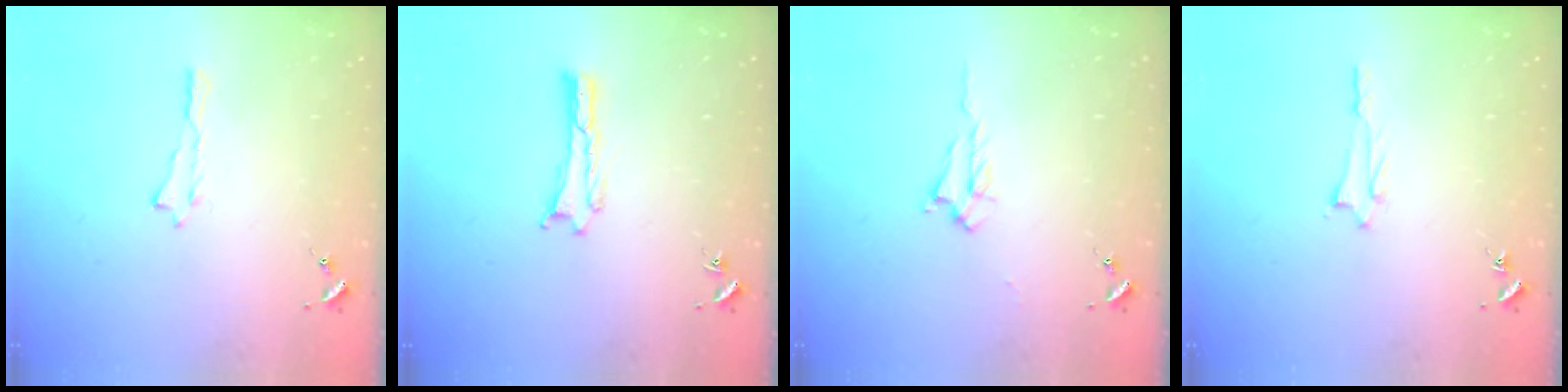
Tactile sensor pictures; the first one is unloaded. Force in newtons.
{"total": 0.0}
{"total": 1.7, "press": 1.7, "slide": 0.3}
{"total": 1.4, "press": 1.4, "slide": 0.2}